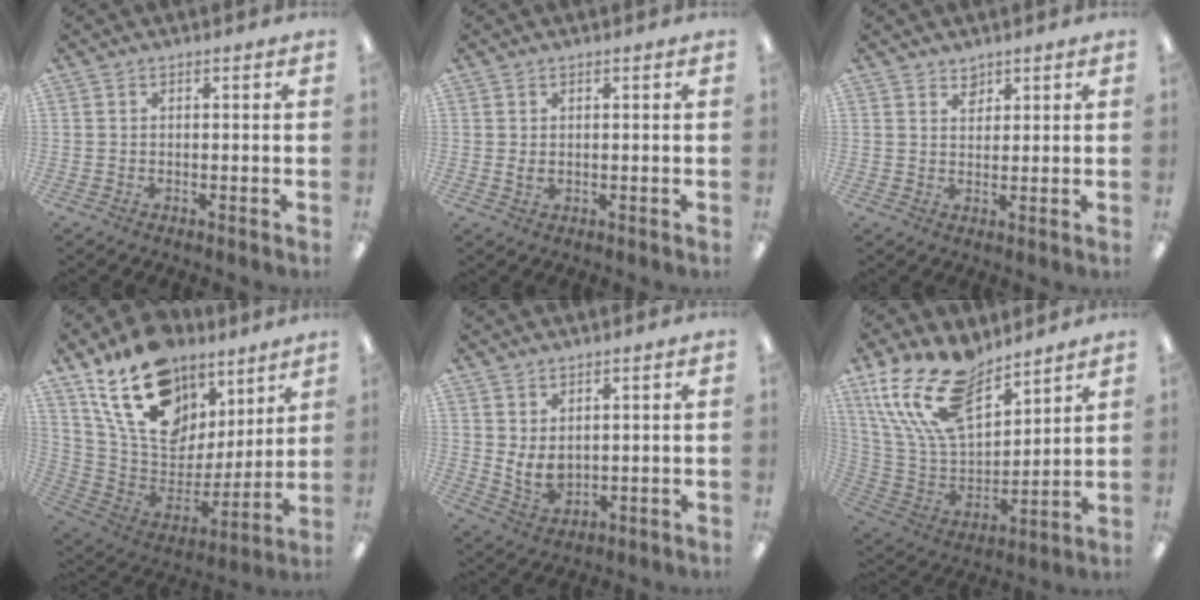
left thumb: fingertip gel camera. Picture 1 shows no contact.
{"total": 1.4, "force": [0.3, 0.8, 1.1], "torque": [-0.015, -0.002, 0.004]}
{"total": 2.9, "force": [2.4, 1.6, 0.3], "torque": [0.005, -0.013, 0.044]}
{"total": 20.7, "force": [13.3, 12.3, 10.0], "torque": [-0.180, -0.078, 0.246]}
{"total": 5.5, "force": [2.3, 3.5, 3.6], "torque": [-0.067, -0.021, 0.042]}
{"total": 21.0, "force": [14.4, 10.1, 11.4], "torque": [-0.242, -0.081, 0.266]}